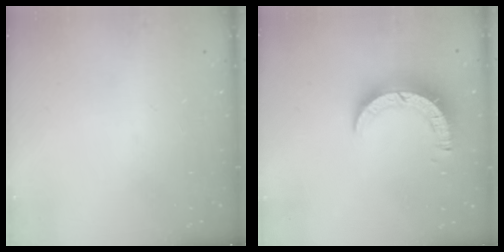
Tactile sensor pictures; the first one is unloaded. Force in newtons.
{"total": 9.3, "press": 9.3, "slide": 0.8}